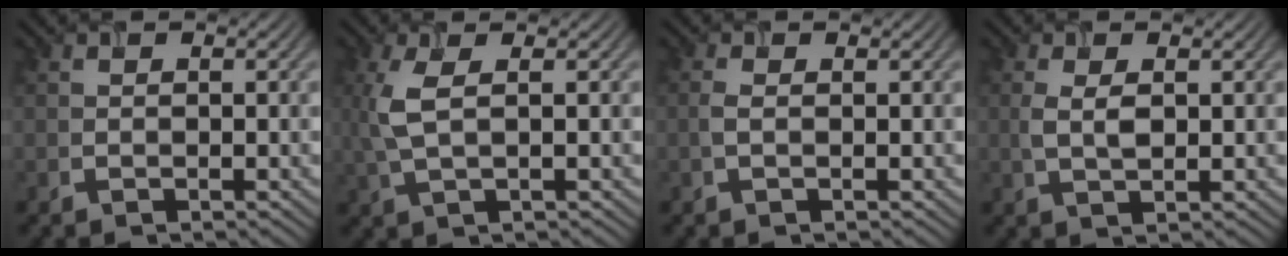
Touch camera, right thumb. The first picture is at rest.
{"total": 4.6, "force": [0.8, 1.6, 4.3], "torque": [-0.114, 0.005, 0.014]}
{"total": 1.1, "force": [-0.1, 0.4, 1.0], "torque": [-0.029, 0.002, -0.003]}
{"total": 2.8, "force": [0.5, 1.2, 2.5], "torque": [-0.062, -0.001, 0.011]}